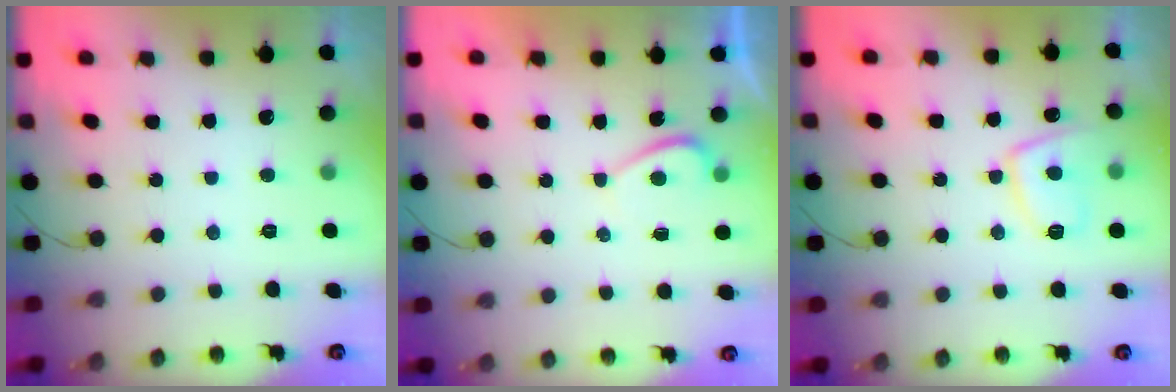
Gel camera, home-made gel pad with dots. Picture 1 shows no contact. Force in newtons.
{"total": 0.7, "press": 0.5, "slide": 0.5}
{"total": 9.1, "press": 9.0, "slide": 1.2}